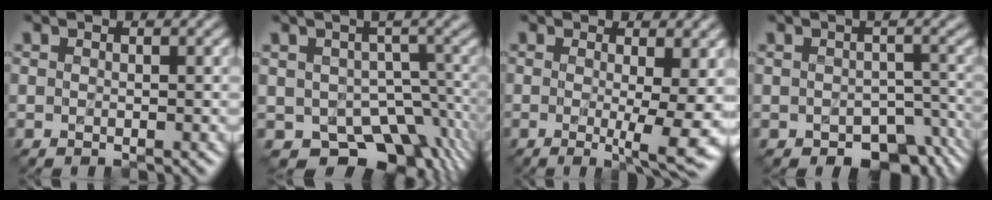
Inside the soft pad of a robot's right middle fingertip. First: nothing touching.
{"total": 8.7, "force": [-3.9, 5.5, 5.5], "torque": [-0.066, -0.026, -0.051]}
{"total": 5.3, "force": [-0.5, 0.7, 5.3], "torque": [-0.083, -0.013, -0.005]}
{"total": 5.8, "force": [-3.3, 3.1, 3.5], "torque": [-0.037, -0.022, -0.037]}